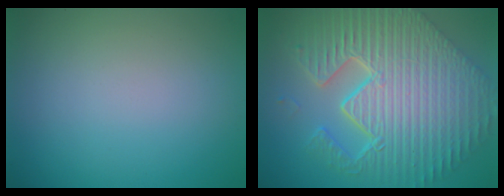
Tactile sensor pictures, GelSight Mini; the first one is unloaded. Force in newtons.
{"total": 12.0, "press": 7.8, "slide": 9.1}